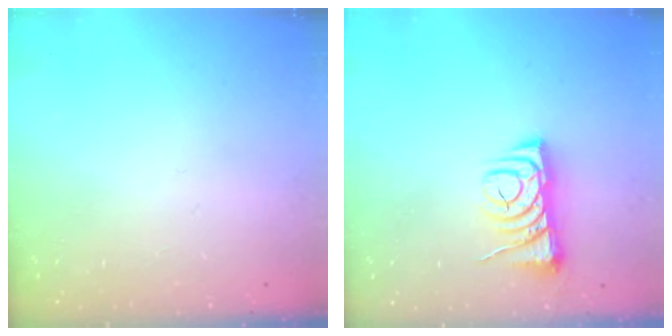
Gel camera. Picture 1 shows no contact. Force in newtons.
{"total": 9.8, "press": 9.7, "slide": 1.1}